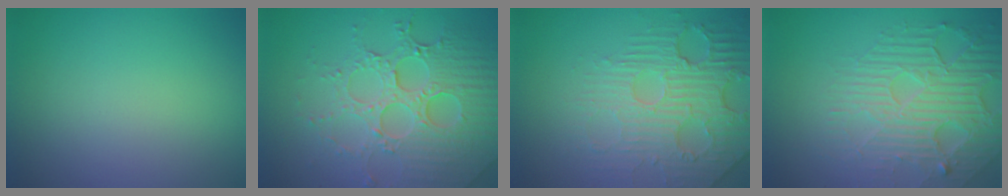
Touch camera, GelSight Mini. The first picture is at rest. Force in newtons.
{"total": 7.3, "press": 5.5, "slide": 4.9}
{"total": 4.7, "press": 4.4, "slide": 1.7}
{"total": 6.7, "press": 4.9, "slide": 4.5}